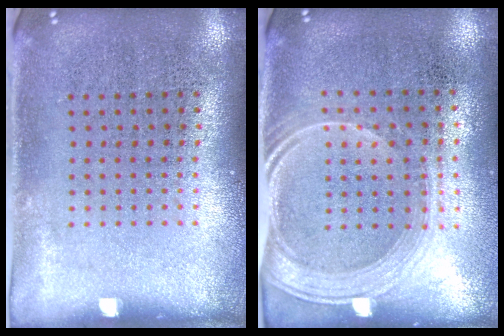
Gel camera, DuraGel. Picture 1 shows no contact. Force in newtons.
{"total": 1.8, "press": 1.6, "slide": 1.0}